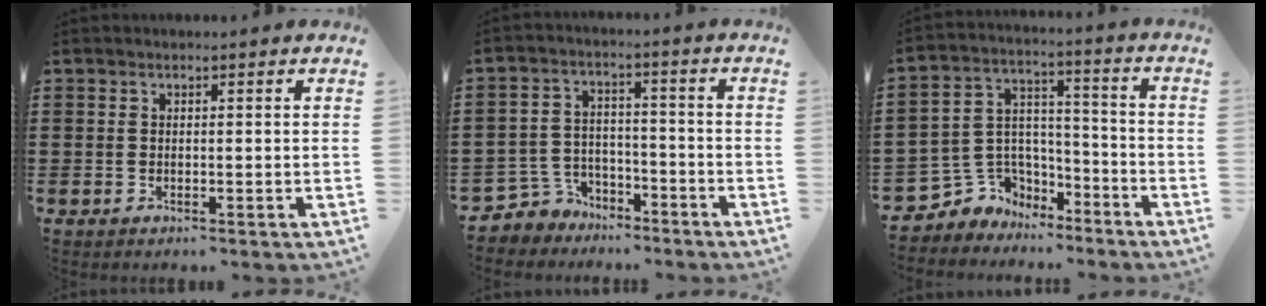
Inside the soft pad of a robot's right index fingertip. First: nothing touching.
{"total": 4.7, "force": [-3.9, 2.5, 0.3], "torque": [-0.031, 0.006, -0.084]}
{"total": 5.7, "force": [-2.9, 4.9, 0.3], "torque": [-0.045, -0.002, -0.058]}